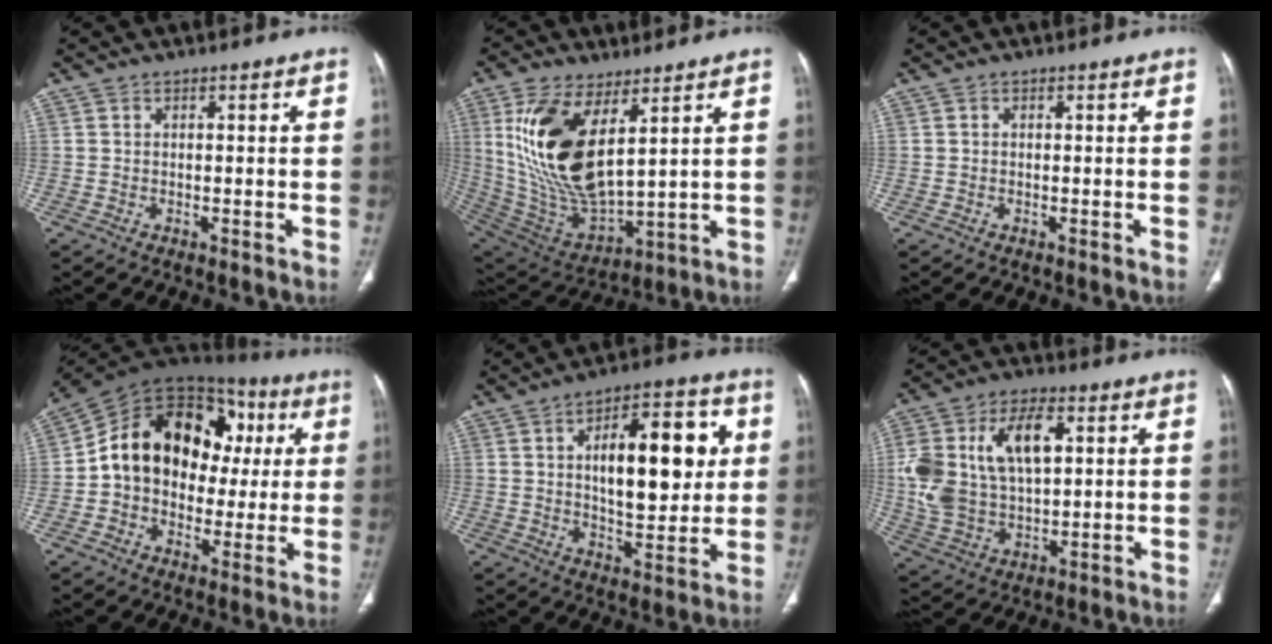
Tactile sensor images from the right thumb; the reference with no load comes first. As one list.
[{"total": 19.3, "force": [6.7, 8.5, 16.0], "torque": [-0.312, -0.031, 0.147]}, {"total": 0.0}, {"total": 20.8, "force": [2.1, 15.5, 13.6], "torque": [-0.181, 0.050, 0.030]}, {"total": 18.8, "force": [3.9, 8.5, 16.3], "torque": [-0.198, 0.004, 0.057]}, {"total": 17.2, "force": [3.9, 9.9, 13.4], "torque": [-0.250, 0.010, 0.078]}]